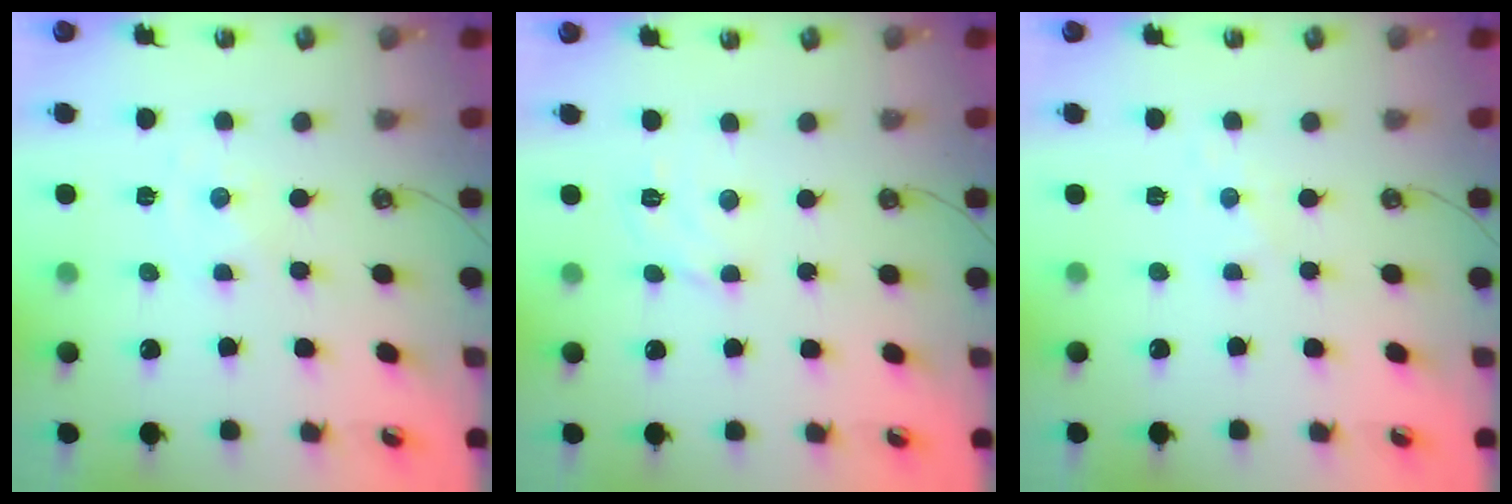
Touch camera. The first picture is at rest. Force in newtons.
{"total": 5.2, "press": 5.1, "slide": 0.5}
{"total": 2.7, "press": 2.7, "slide": 0.4}